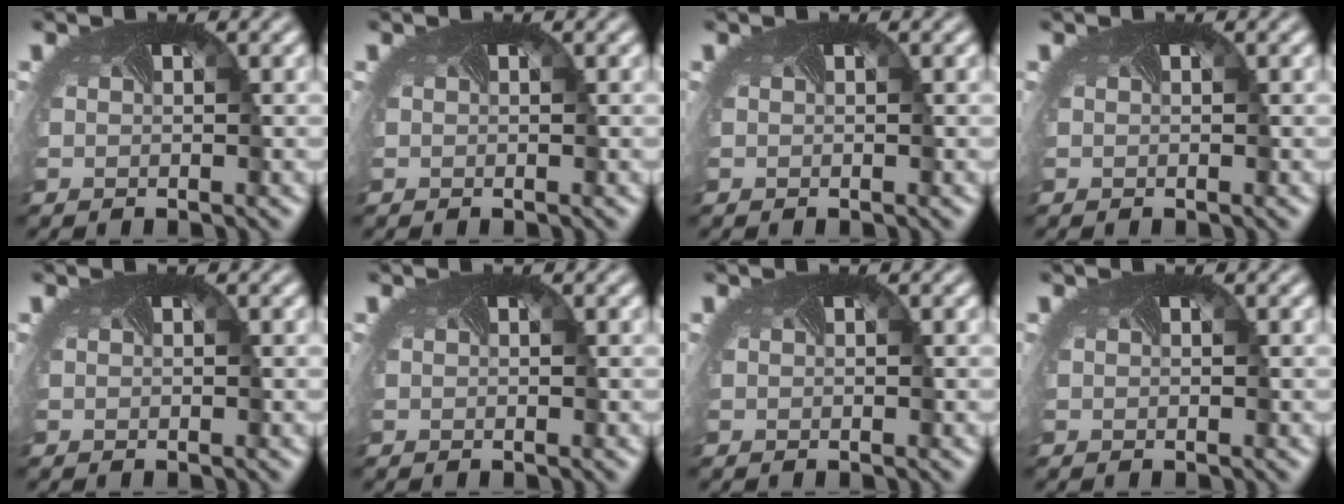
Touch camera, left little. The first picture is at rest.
{"total": 0.0}
{"total": 0.0}
{"total": 0.0}
{"total": 0.0}
{"total": 0.0}
{"total": 0.0}
{"total": 0.0}